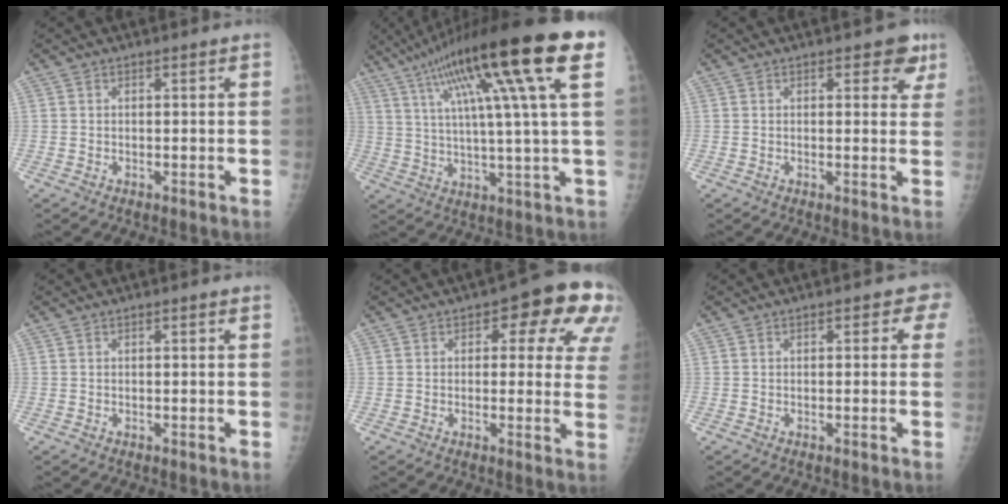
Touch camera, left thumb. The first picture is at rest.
{"total": 23.5, "force": [10.5, 2.0, 20.9], "torque": [-0.342, 0.006, 0.164]}
{"total": 4.0, "force": [2.3, 2.3, 2.3], "torque": [0.012, -0.007, 0.019]}
{"total": 0.0}
{"total": 13.1, "force": [5.0, 6.3, 10.3], "torque": [-0.063, -0.003, 0.048]}
{"total": 2.5, "force": [0.7, 1.6, 1.8], "torque": [0.005, 0.005, -0.003]}